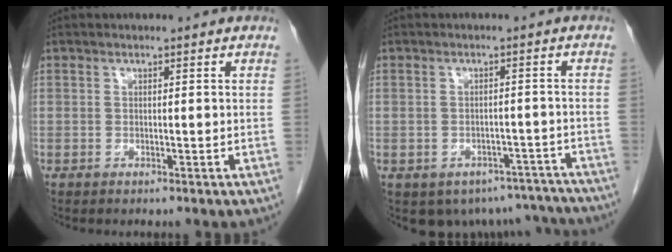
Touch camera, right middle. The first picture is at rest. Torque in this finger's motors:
{"motor_torque": [1.00, -0.98, 0.06, 0.02]}